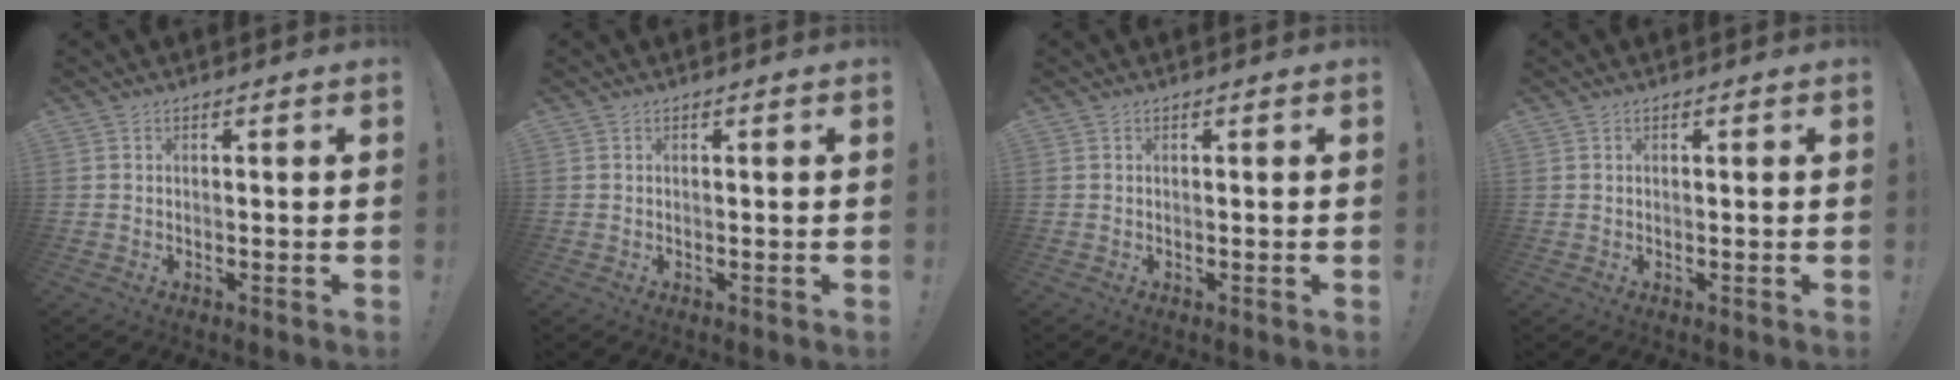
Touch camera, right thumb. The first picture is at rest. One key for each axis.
{"total": 0.0}
{"total": 0.0}
{"total": 0.0}